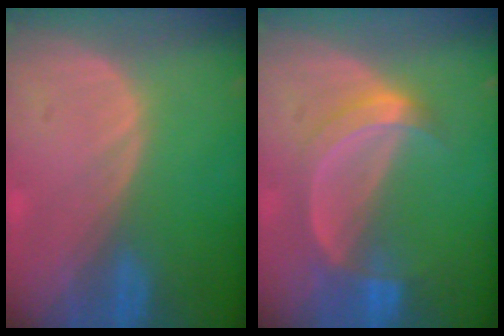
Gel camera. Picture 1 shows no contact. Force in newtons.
{"total": 5.6, "press": 5.3, "slide": 1.7}